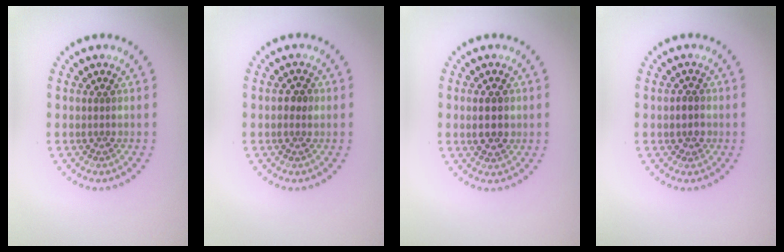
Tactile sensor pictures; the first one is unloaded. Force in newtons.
{"total": 1.5, "press": 1.5, "slide": 0.1}
{"total": 2.7, "press": 2.6, "slide": 0.3}
{"total": 1.2, "press": 1.1, "slide": 0.5}